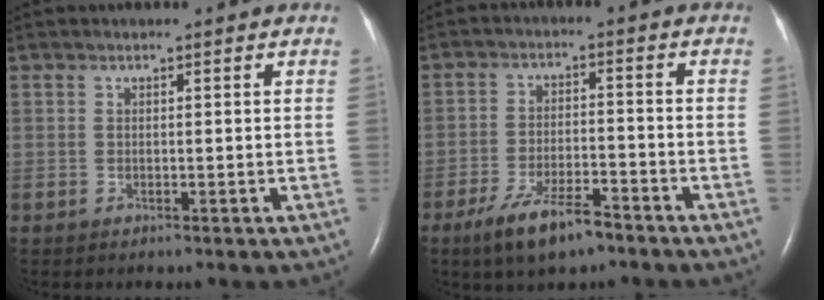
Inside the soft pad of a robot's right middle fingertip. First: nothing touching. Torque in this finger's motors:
{"motor_torque": [0.48, -0.52, 0.16, 0.07]}